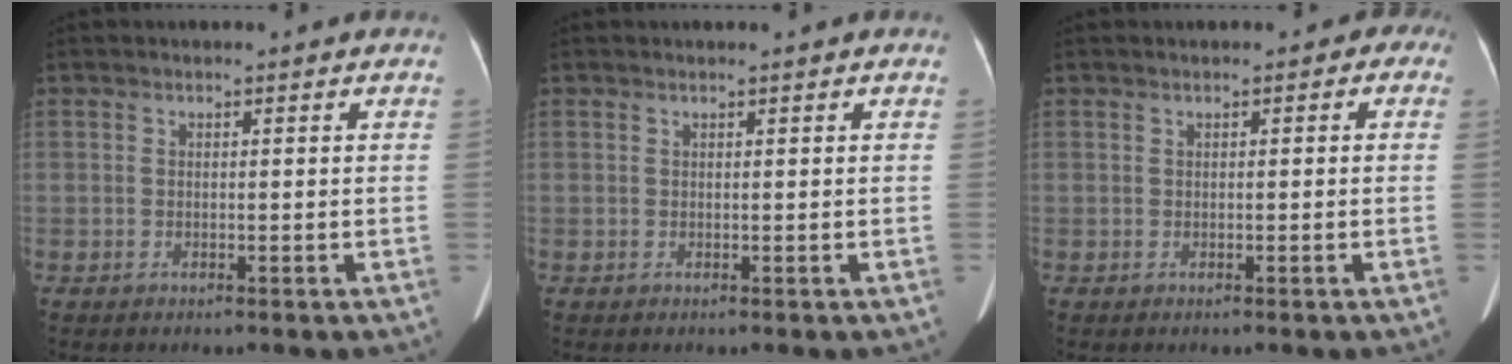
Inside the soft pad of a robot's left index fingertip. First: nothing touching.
{"total": 0.0}
{"total": 1.6, "force": [0.4, 1.0, 1.3], "torque": [-0.010, 0.013, 0.000]}